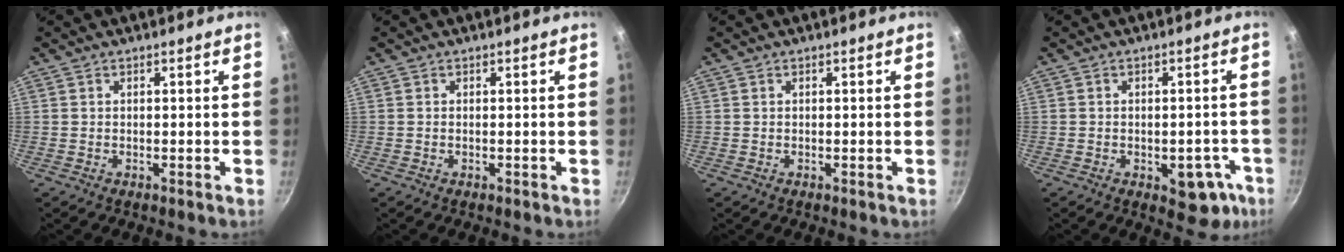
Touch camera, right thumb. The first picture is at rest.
{"total": 0.0}
{"total": 0.0}
{"total": 8.5, "force": [-3.2, 4.9, 6.1], "torque": [-0.025, 0.021, -0.033]}